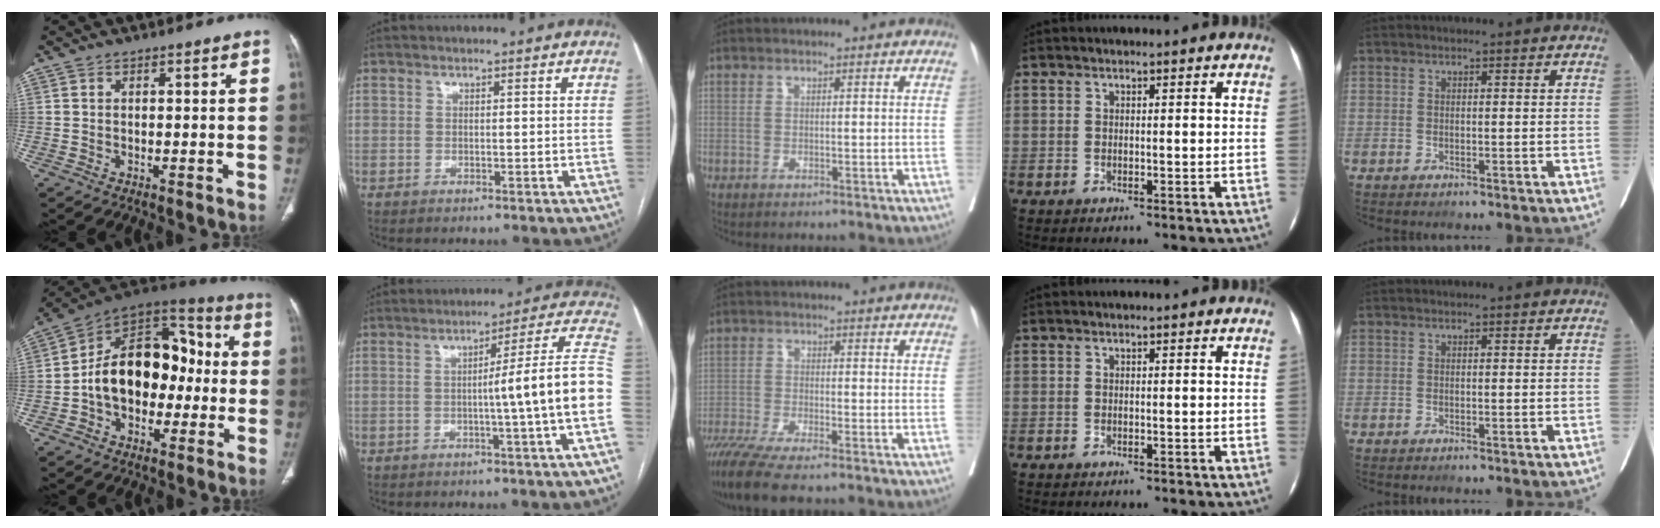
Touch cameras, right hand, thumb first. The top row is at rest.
{"thumb": {"total": 20.0, "force": [-1.6, 13.5, 14.8], "torque": [-0.195, 0.054, -0.031]}, "index": {"total": 12.2, "force": [-2.2, -2.1, 11.9], "torque": [-0.152, 0.018, -0.035]}, "middle": {"total": 8.8, "force": [-7.2, 0.1, 5.1], "torque": [-0.081, -0.024, -0.121]}}